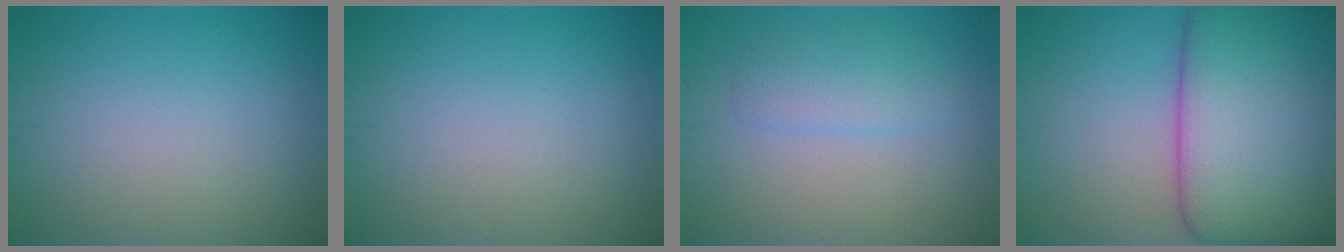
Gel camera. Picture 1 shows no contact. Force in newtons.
{"total": 0.0}
{"total": 2.2, "press": 2.2, "slide": 0.1}
{"total": 12.3, "press": 12.3, "slide": 0.8}